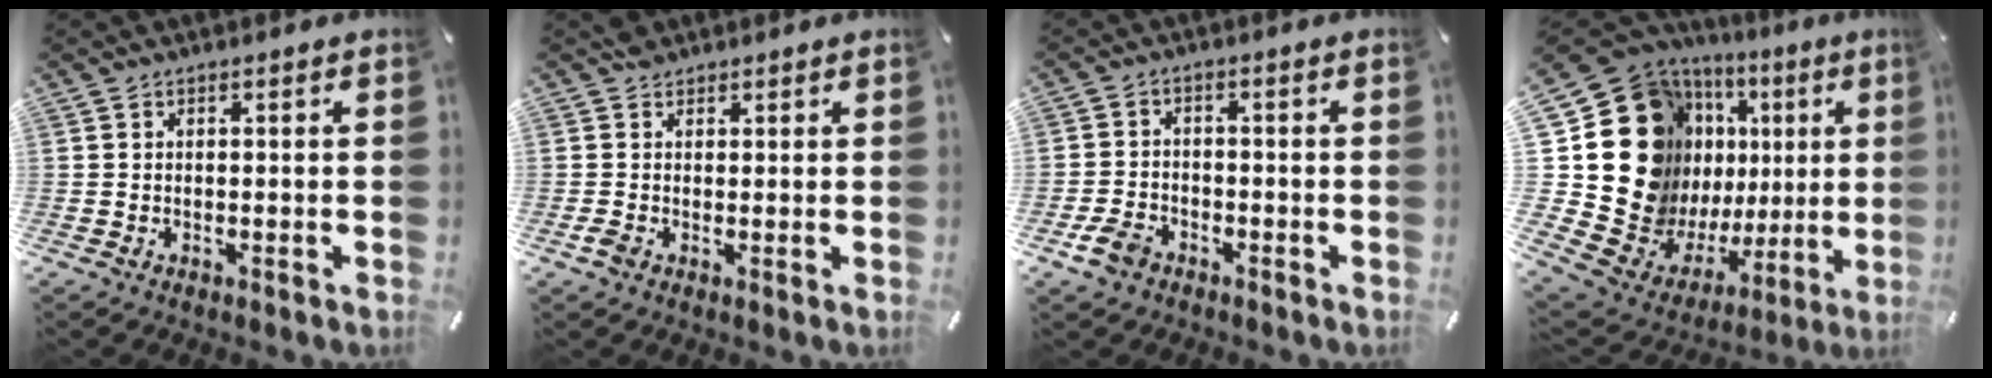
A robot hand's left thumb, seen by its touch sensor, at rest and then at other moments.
{"total": 3.3, "force": [1.1, 3.0, 0.8], "torque": [-0.009, 0.002, 0.023]}
{"total": 5.2, "force": [-2.9, 3.8, 2.0], "torque": [-0.048, 0.015, -0.055]}
{"total": 27.4, "force": [5.9, 20.4, 17.3], "torque": [-0.281, -0.072, 0.151]}